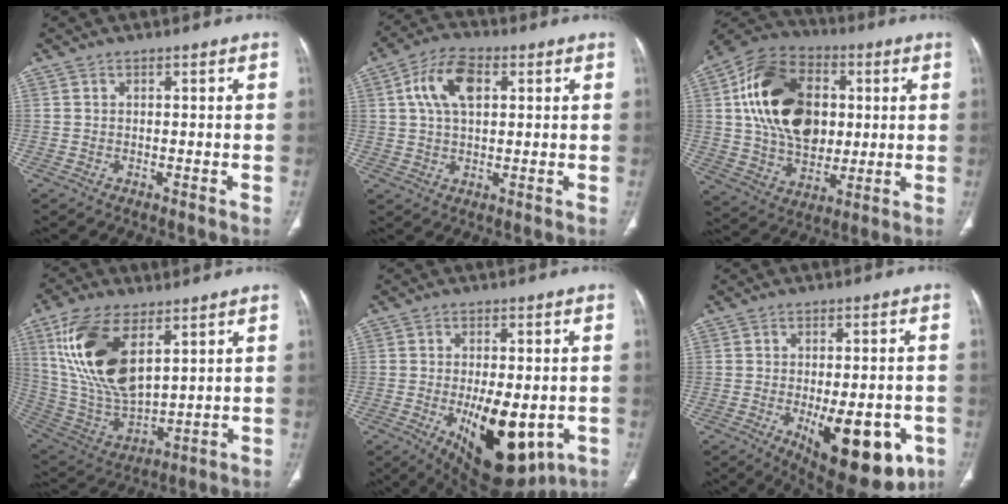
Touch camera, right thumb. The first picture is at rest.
{"total": 9.5, "force": [2.7, 5.3, 7.4], "torque": [-0.135, 0.012, 0.045]}
{"total": 22.2, "force": [3.7, 15.3, 15.7], "torque": [-0.256, 0.002, 0.066]}
{"total": 19.2, "force": [7.8, 9.2, 14.9], "torque": [-0.286, -0.029, 0.161]}
{"total": 16.6, "force": [-4.6, 8.0, 13.9], "torque": [-0.195, -0.014, -0.043]}
{"total": 18.0, "force": [-6.0, 7.8, 15.1], "torque": [-0.162, 0.002, -0.061]}